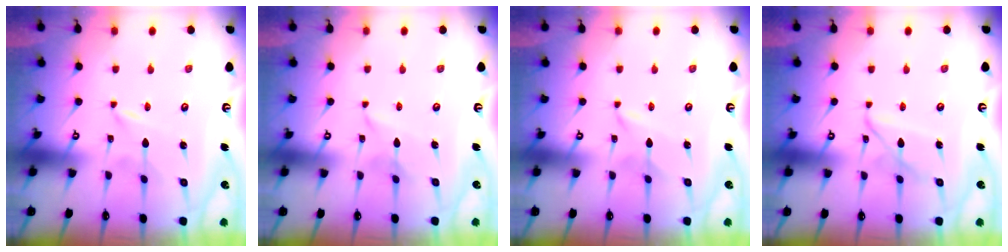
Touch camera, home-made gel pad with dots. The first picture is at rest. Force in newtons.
{"total": 1.9, "press": 1.9, "slide": 0.3}
{"total": 2.1, "press": 2.0, "slide": 0.2}
{"total": 6.7, "press": 6.7, "slide": 0.4}